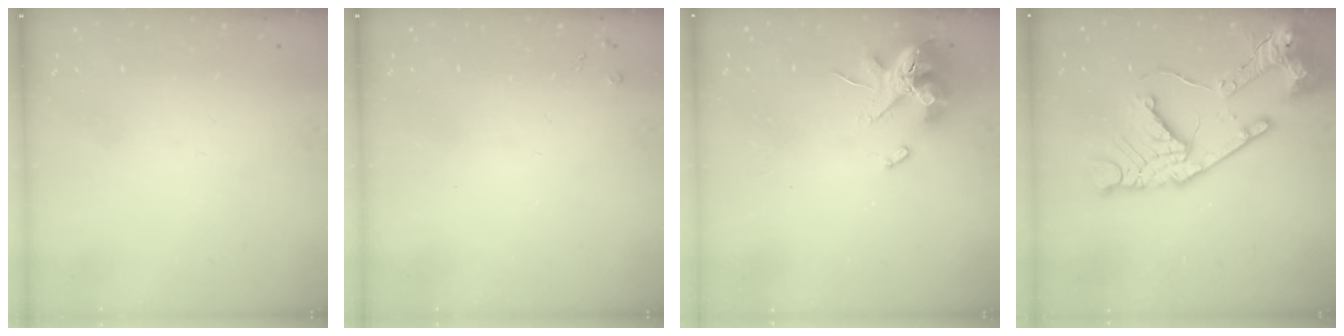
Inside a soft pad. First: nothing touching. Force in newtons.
{"total": 3.2, "press": 3.1, "slide": 0.6}
{"total": 13.6, "press": 13.5, "slide": 1.6}
{"total": 20.3, "press": 20.2, "slide": 1.9}